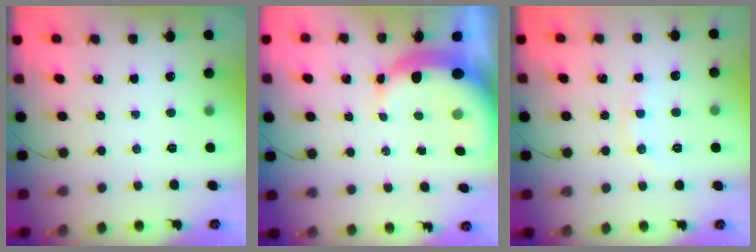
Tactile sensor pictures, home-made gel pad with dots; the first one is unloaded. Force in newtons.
{"total": 8.5, "press": 8.4, "slide": 1.5}
{"total": 6.4, "press": 6.3, "slide": 1.1}